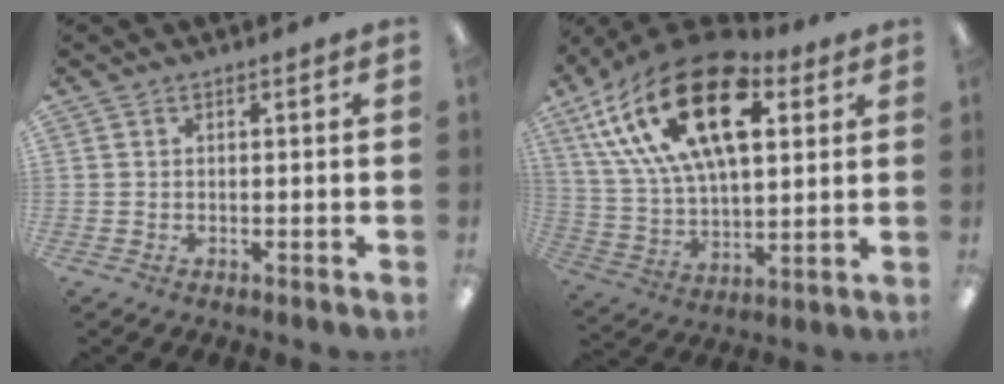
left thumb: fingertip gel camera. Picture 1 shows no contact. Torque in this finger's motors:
{"motor_torque": [1.10, 1.20, 1.42, -1.35, 0.72]}